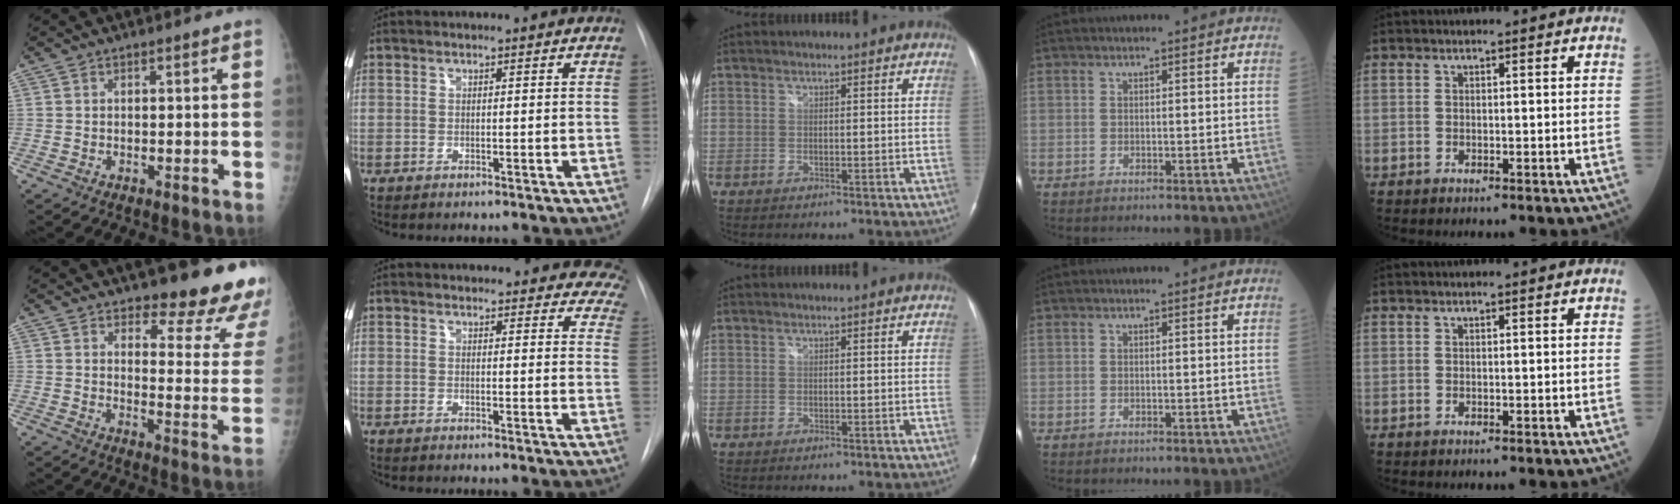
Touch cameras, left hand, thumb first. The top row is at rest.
{"thumb": {"total": 16.1, "force": [14.0, 4.2, 6.7], "torque": [-0.033, -0.123, 0.159]}, "index": {"total": 13.9, "force": [12.8, 4.9, 2.1], "torque": [0.013, -0.047, 0.107]}}